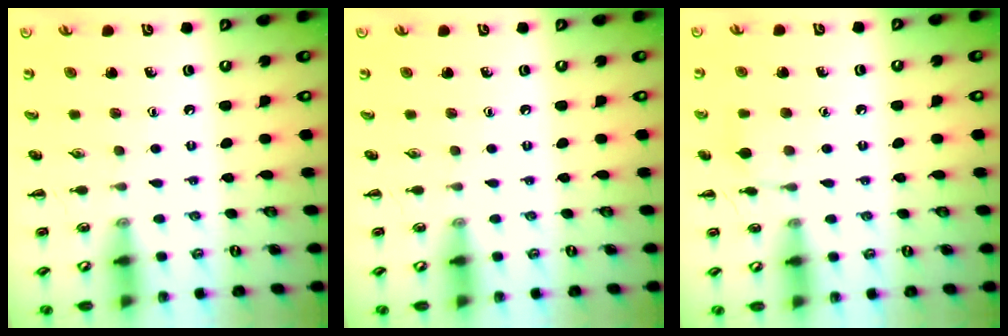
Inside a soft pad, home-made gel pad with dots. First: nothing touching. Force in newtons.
{"total": 0.0}
{"total": 6.9, "press": 6.5, "slide": 2.2}